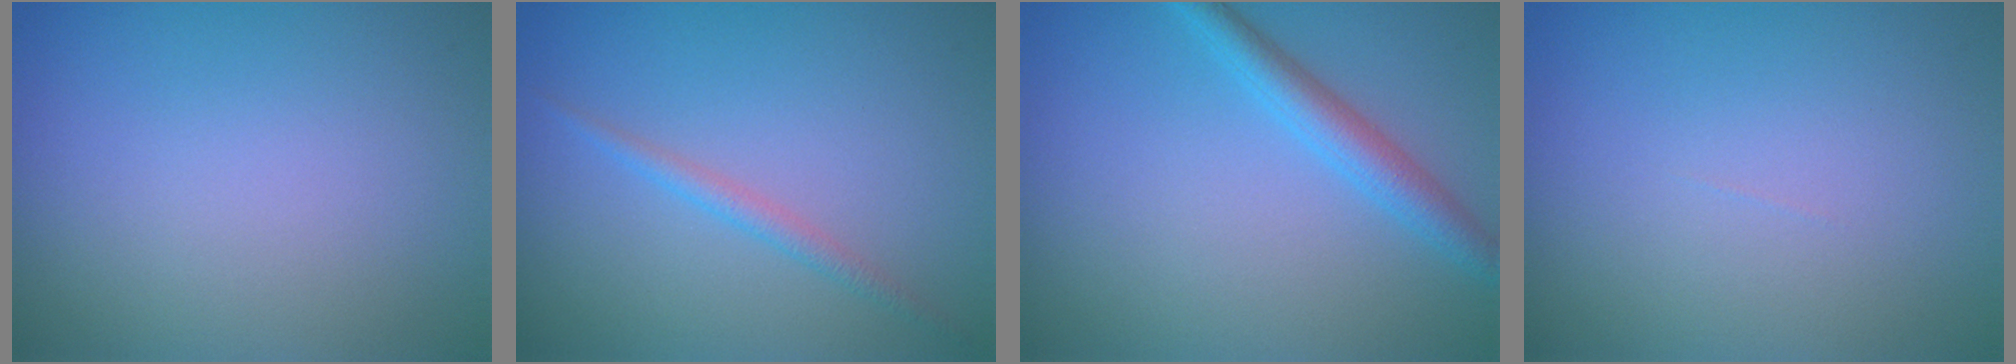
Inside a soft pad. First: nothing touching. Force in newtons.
{"total": 1.4, "press": 1.4, "slide": 0.1}
{"total": 2.9, "press": 2.9, "slide": 0.1}
{"total": 0.0}